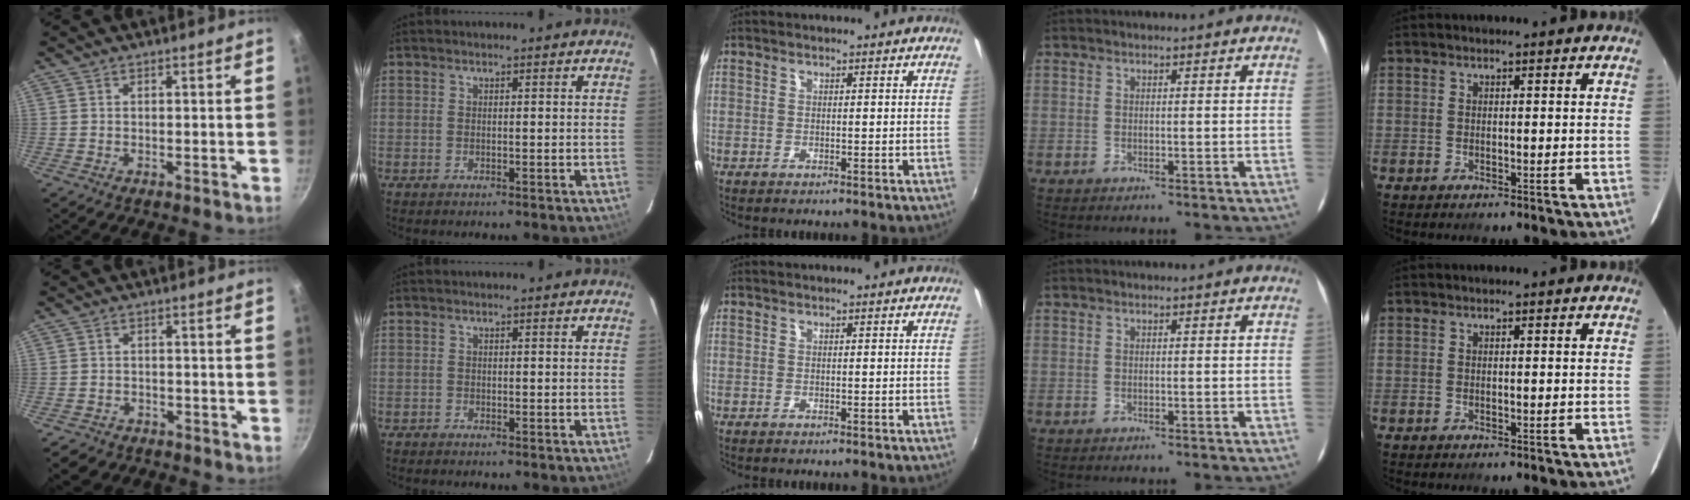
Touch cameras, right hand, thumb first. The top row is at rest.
{"thumb": {"total": 4.1, "force": [-3.0, 2.6, 1.0], "torque": [-0.015, 0.034, -0.042]}, "index": {"total": 0.6, "force": [-0.5, 0.2, 0.0], "torque": [-0.001, 0.003, -0.011]}}